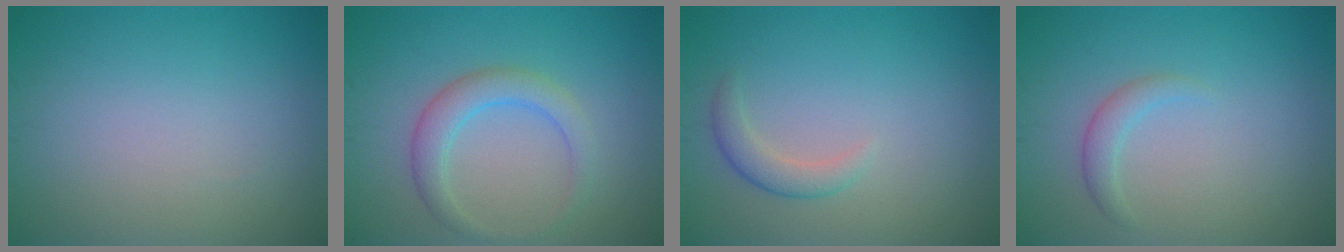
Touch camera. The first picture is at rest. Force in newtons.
{"total": 3.1, "press": 3.1, "slide": 0.1}
{"total": 1.9, "press": 1.9, "slide": 0.2}
{"total": 1.5, "press": 1.5, "slide": 0.2}